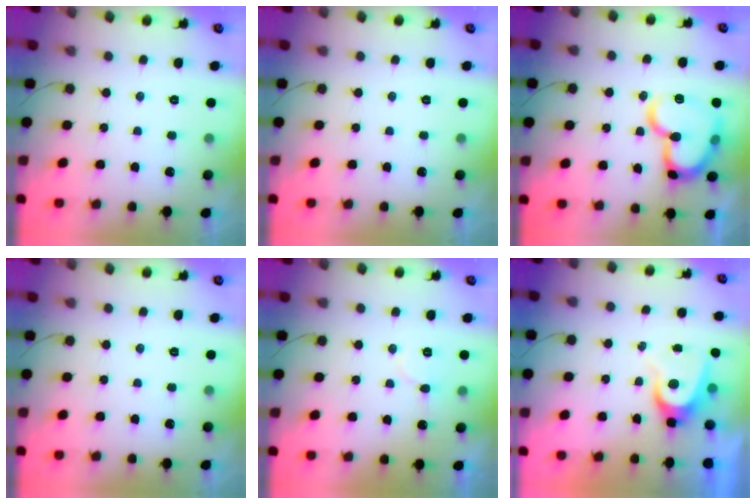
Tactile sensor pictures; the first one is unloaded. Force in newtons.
{"total": 0.0}
{"total": 19.2, "press": 19.1, "slide": 2.3}
{"total": 0.0}
{"total": 6.8, "press": 6.8, "slide": 0.5}
{"total": 6.6, "press": 6.6, "slide": 0.5}